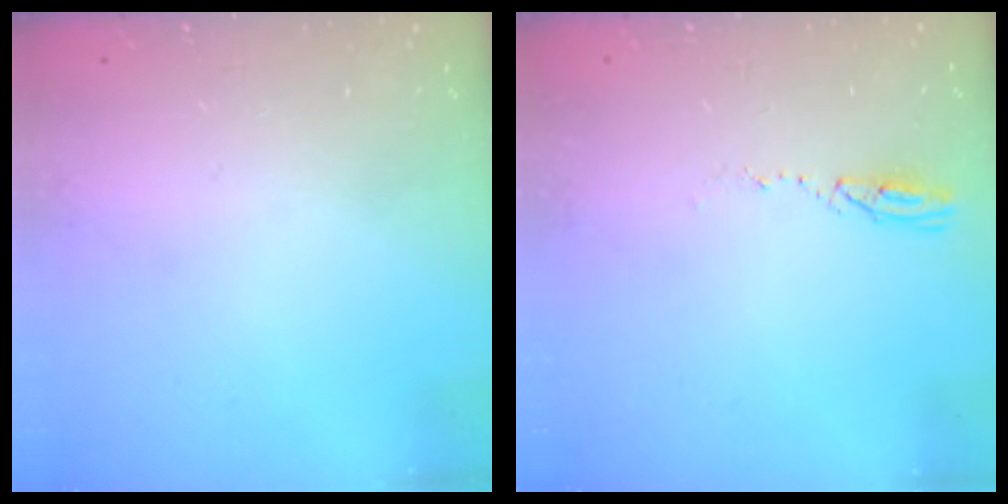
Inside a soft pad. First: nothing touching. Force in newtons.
{"total": 4.1, "press": 4.1, "slide": 0.4}